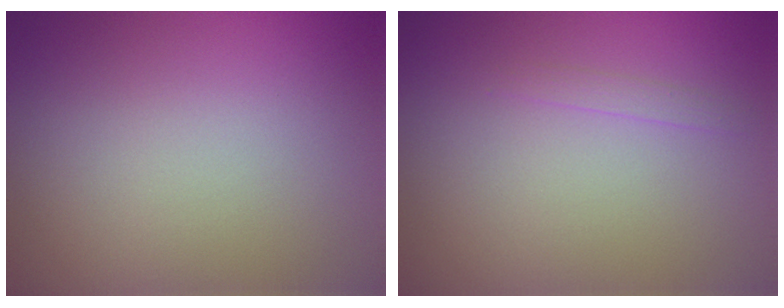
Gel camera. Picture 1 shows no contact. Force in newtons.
{"total": 0.7, "press": 0.7, "slide": 0.0}